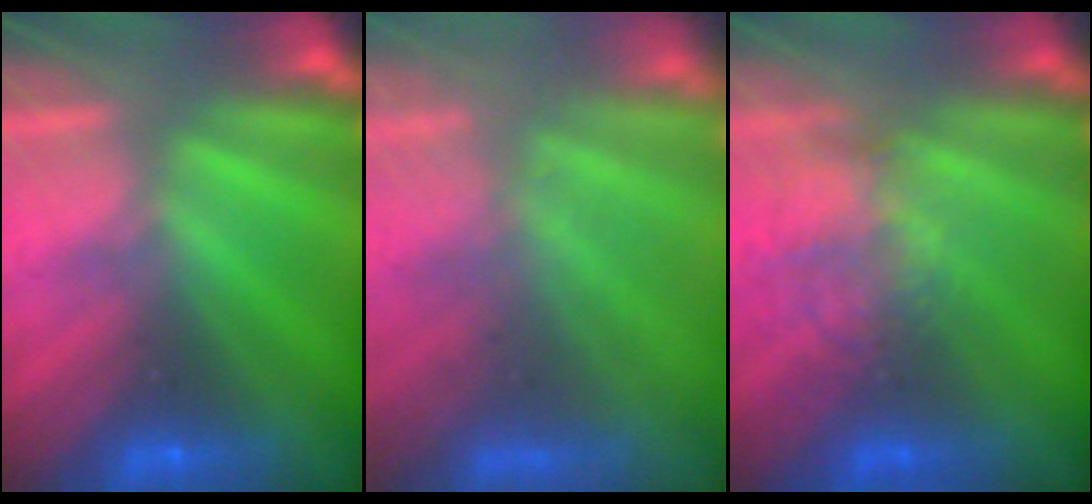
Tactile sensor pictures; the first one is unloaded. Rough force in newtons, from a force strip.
{"total": 7.5}
{"total": 2.1}